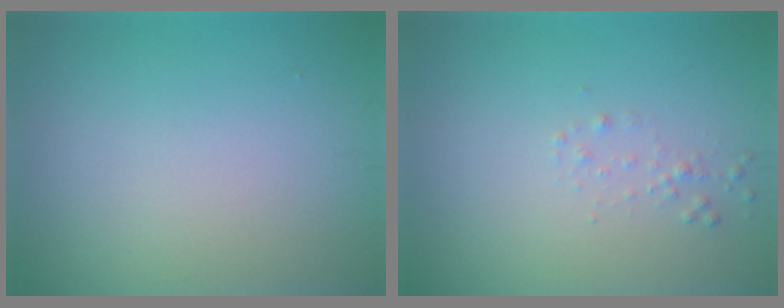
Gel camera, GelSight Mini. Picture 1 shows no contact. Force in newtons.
{"total": 0.7, "press": 0.7, "slide": 0.0}